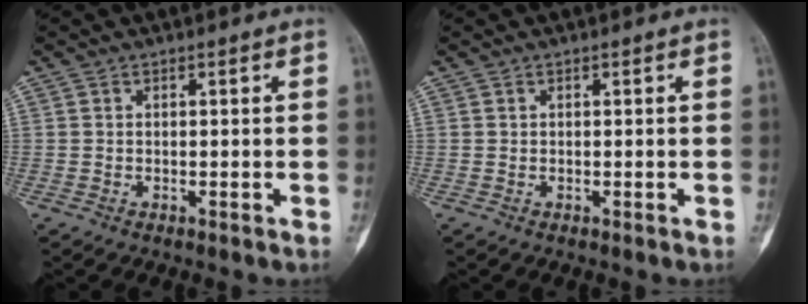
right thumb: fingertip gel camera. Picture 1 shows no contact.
{"total": 0.0}